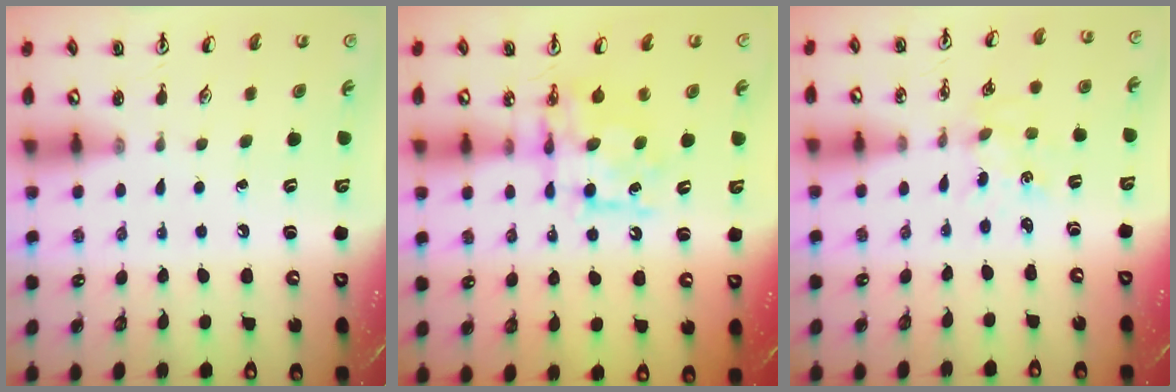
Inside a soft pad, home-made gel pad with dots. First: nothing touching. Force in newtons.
{"total": 8.6, "press": 8.6, "slide": 0.3}
{"total": 1.4, "press": 1.4, "slide": 0.2}